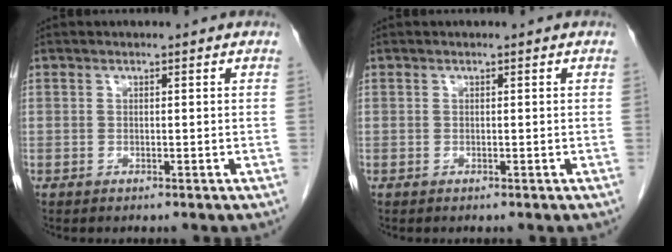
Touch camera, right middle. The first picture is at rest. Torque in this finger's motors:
{"motor_torque": [0.00, 0.00, 0.00, 0.00]}